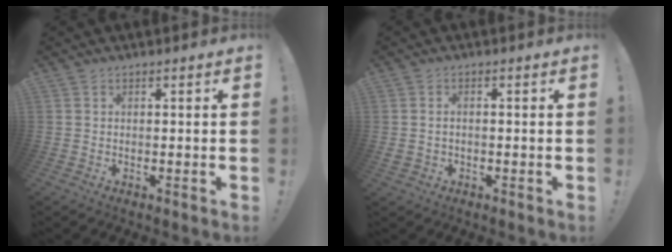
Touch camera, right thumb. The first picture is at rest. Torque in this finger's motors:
{"motor_torque": [-0.23, -0.08, 0.27, -0.12, 0.09]}